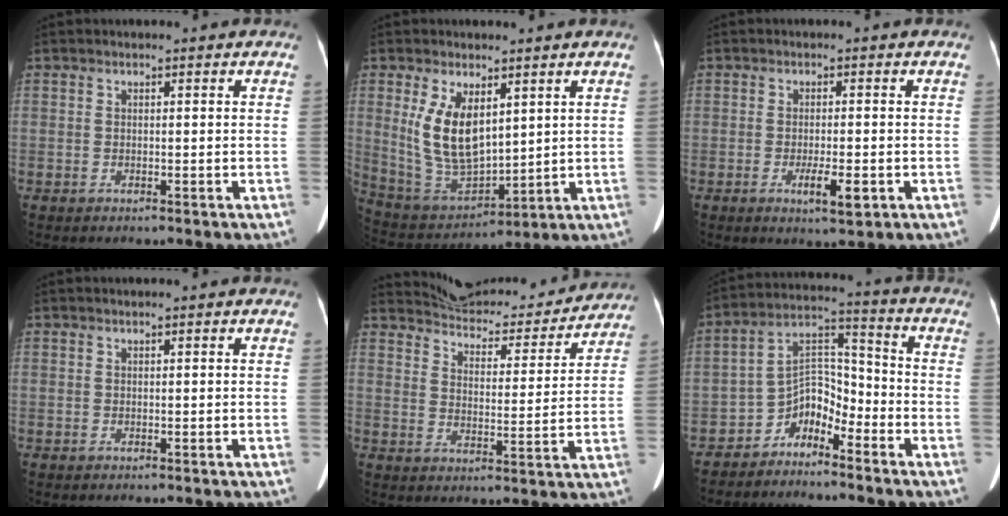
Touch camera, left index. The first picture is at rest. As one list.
[{"total": 10.7, "force": [3.2, 5.0, 8.9], "torque": [-0.181, -0.007, 0.078]}, {"total": 3.9, "force": [-1.5, 0.8, 3.5], "torque": [-0.062, -0.005, -0.020]}, {"total": 0.0}, {"total": 16.9, "force": [16.3, 3.5, 2.8], "torque": [-0.027, -0.009, 0.212]}, {"total": 6.5, "force": [-5.0, 3.2, 2.5], "torque": [-0.039, 0.036, -0.096]}]